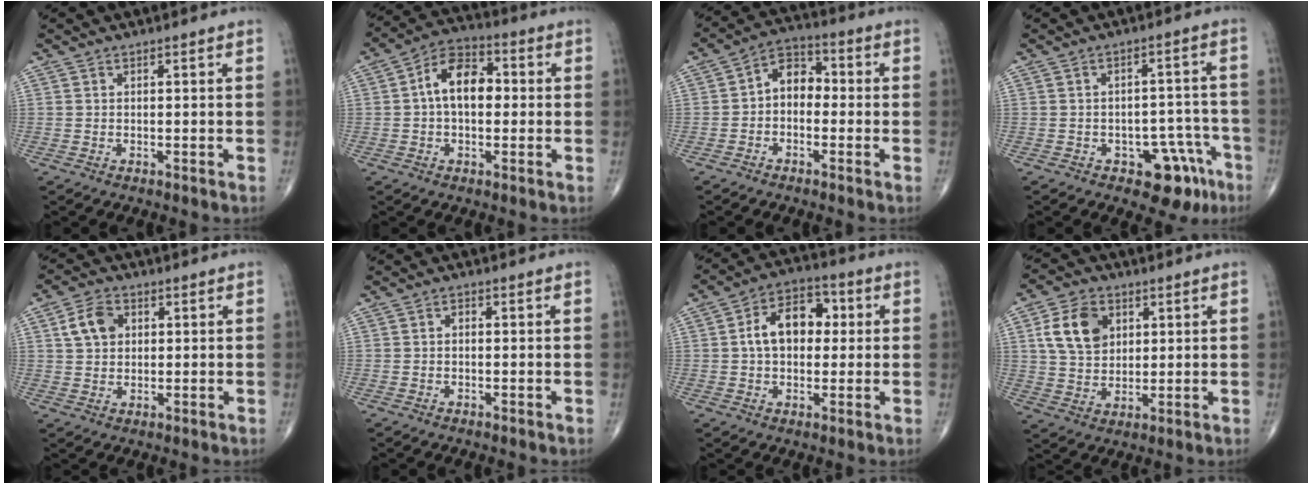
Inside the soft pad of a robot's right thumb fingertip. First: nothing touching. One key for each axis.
{"total": 10.1, "fx": 0.6, "fy": 6.3, "fz": 7.8, "tx": -0.116, "ty": 0.027, "tz": -0.001}
{"total": 6.7, "fx": -0.8, "fy": 4.9, "fz": 4.5, "tx": -0.046, "ty": 0.028, "tz": -0.034}
{"total": 9.0, "fx": -5.0, "fy": 5.0, "fz": 5.6, "tx": -0.029, "ty": 0.042, "tz": -0.059}
{"total": 6.2, "fx": 1.7, "fy": 4.6, "fz": 3.8, "tx": -0.056, "ty": 0.004, "tz": 0.027}
{"total": 0.9, "fx": -0.1, "fy": 0.6, "fz": 0.6, "tx": -0.003, "ty": 0.003, "tz": -0.006}
{"total": 11.3, "fx": 1.4, "fy": 7.5, "fz": 8.4, "tx": -0.113, "ty": 0.025, "tz": 0.015}
{"total": 10.2, "fx": 3.3, "fy": 7.5, "fz": 6.2, "tx": -0.094, "ty": -0.006, "tz": 0.063}